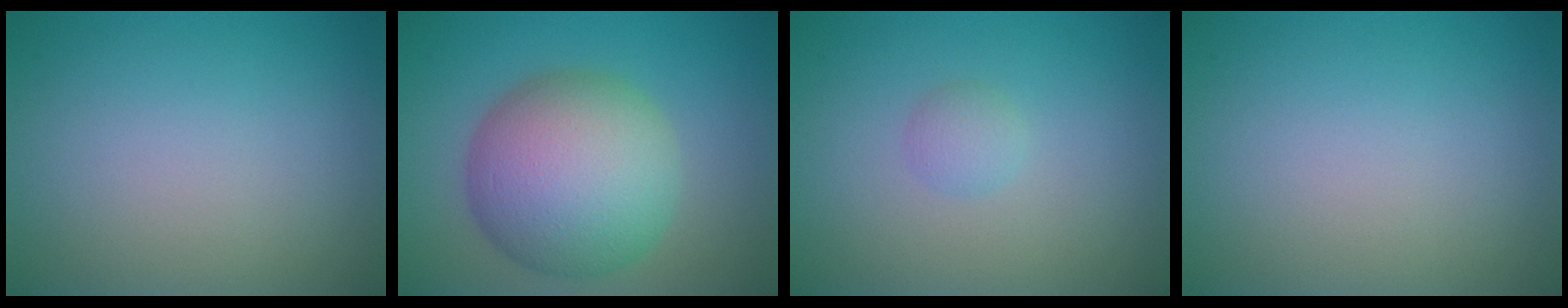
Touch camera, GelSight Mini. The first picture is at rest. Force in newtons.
{"total": 10.4, "press": 10.4, "slide": 0.3}
{"total": 1.2, "press": 1.2, "slide": 0.1}
{"total": 0.0}